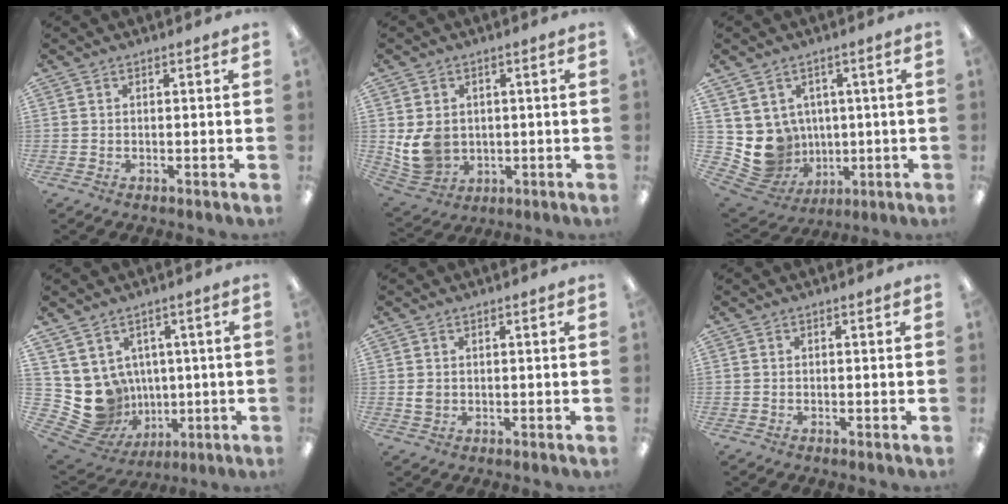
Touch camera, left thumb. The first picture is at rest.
{"total": 8.6, "force": [0.5, 7.5, 4.2], "torque": [-0.094, 0.008, 0.019]}
{"total": 9.6, "force": [0.4, 9.4, 2.2], "torque": [-0.083, -0.021, 0.024]}
{"total": 10.6, "force": [0.4, 10.1, 3.0], "torque": [-0.106, -0.031, 0.028]}
{"total": 1.8, "force": [0.5, 1.6, 0.8], "torque": [-0.010, -0.001, 0.006]}
{"total": 0.0}